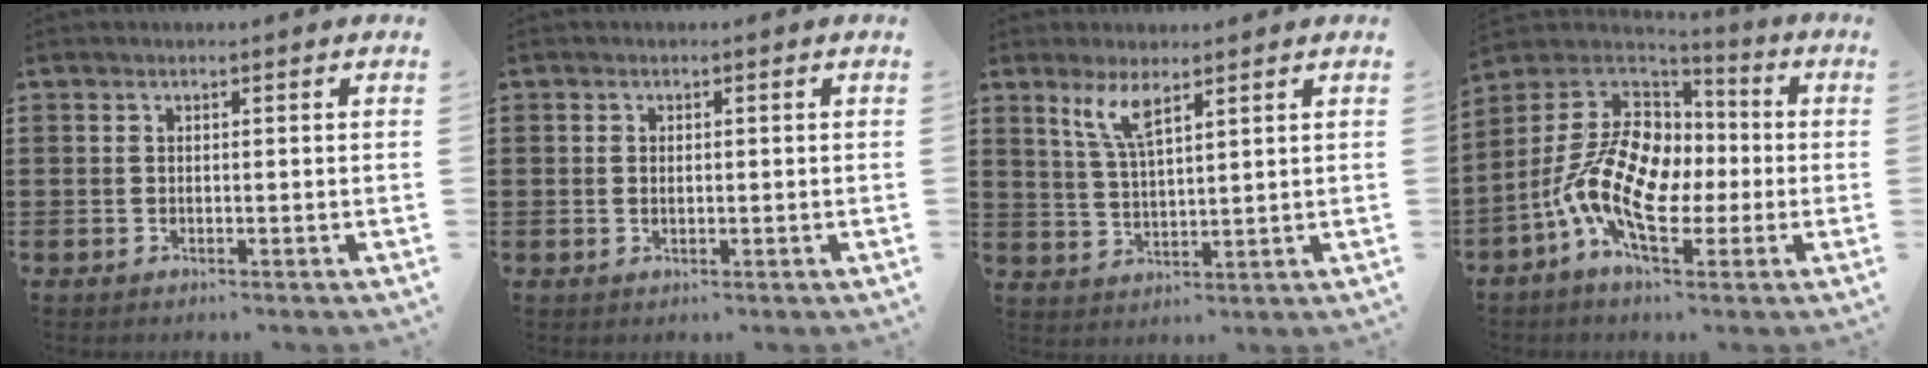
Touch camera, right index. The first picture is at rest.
{"total": 0.9, "force": [0.2, 0.6, 0.7], "torque": [-0.014, 0.005, 0.003]}
{"total": 5.3, "force": [3.4, 1.2, 4.0], "torque": [-0.088, 0.004, 0.060]}
{"total": 14.1, "force": [-3.3, 8.5, 10.7], "torque": [-0.255, 0.002, -0.067]}